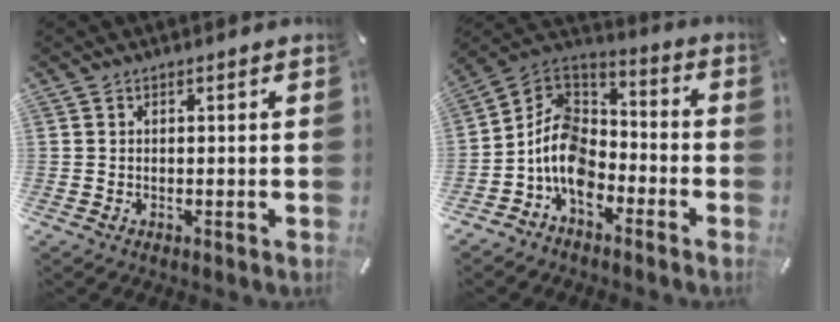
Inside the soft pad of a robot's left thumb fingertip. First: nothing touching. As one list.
[{"total": 12.0, "force": [-6.3, 8.3, 6.0], "torque": [-0.145, 0.020, -0.126]}]